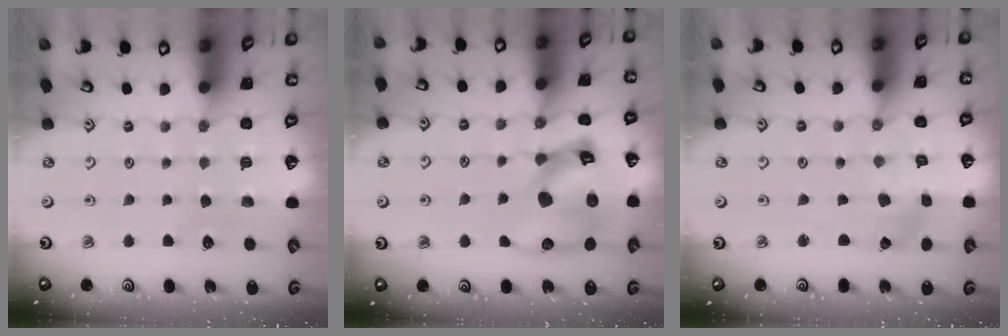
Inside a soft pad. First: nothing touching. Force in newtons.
{"total": 18.3, "press": 18.1, "slide": 2.5}
{"total": 0.5, "press": 0.5, "slide": 0.2}